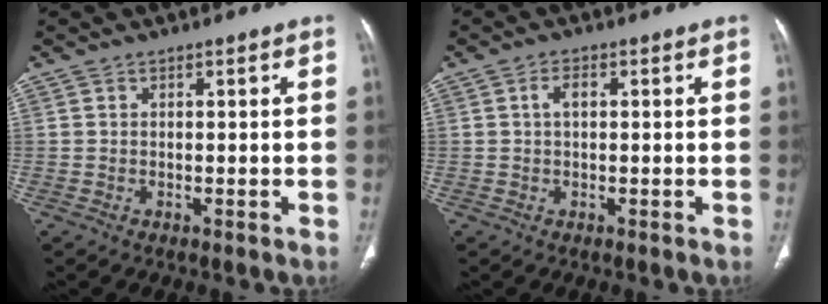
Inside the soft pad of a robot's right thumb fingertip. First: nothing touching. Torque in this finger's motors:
{"motor_torque": [0.08, 1.10, 0.71, -0.27, 0.00]}